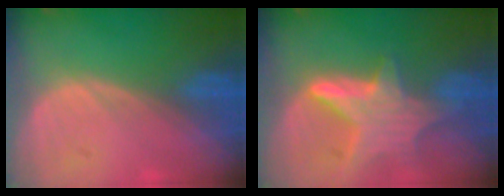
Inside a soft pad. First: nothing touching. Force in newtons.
{"total": 7.4, "press": 6.9, "slide": 2.6}